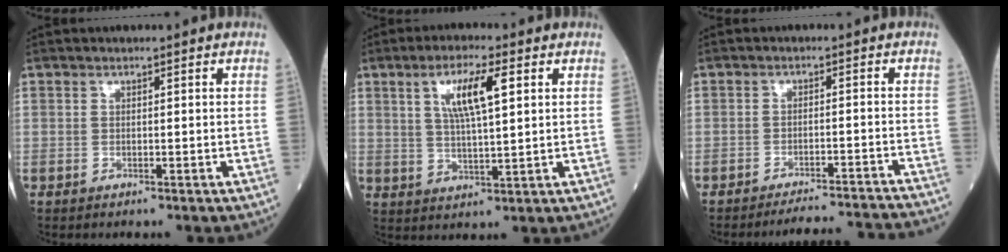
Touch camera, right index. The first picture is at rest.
{"total": 8.0, "force": [3.0, 1.3, 7.4], "torque": [-0.138, 0.006, 0.055]}
{"total": 13.3, "force": [-13.0, -1.3, 2.6], "torque": [-0.009, -0.010, -0.162]}